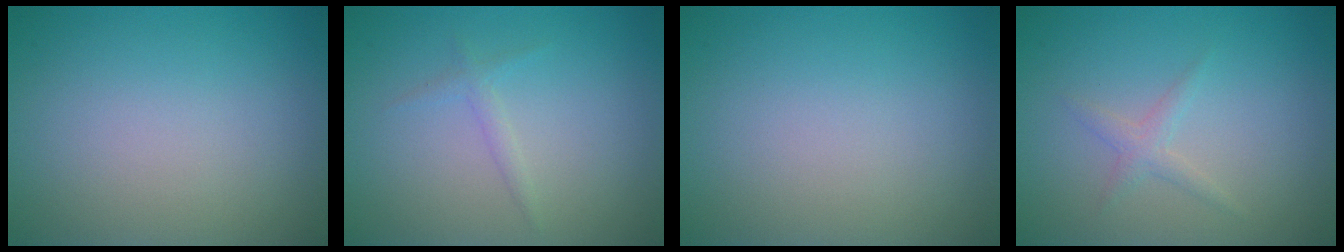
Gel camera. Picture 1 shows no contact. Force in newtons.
{"total": 1.0, "press": 1.0, "slide": 0.1}
{"total": 0.0}
{"total": 1.3, "press": 1.3, "slide": 0.0}